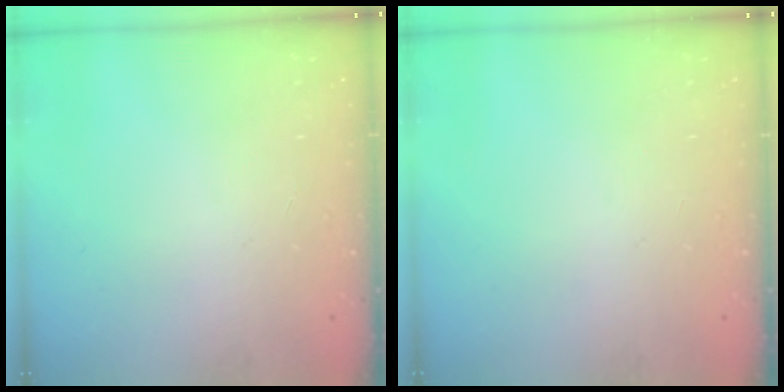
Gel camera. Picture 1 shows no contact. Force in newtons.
{"total": 0.0}